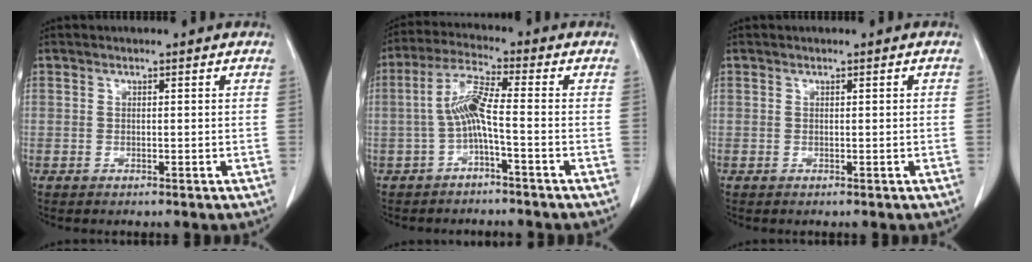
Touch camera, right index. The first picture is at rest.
{"total": 6.2, "force": [-1.4, 0.2, 6.0], "torque": [-0.124, 0.014, -0.029]}
{"total": 0.0}